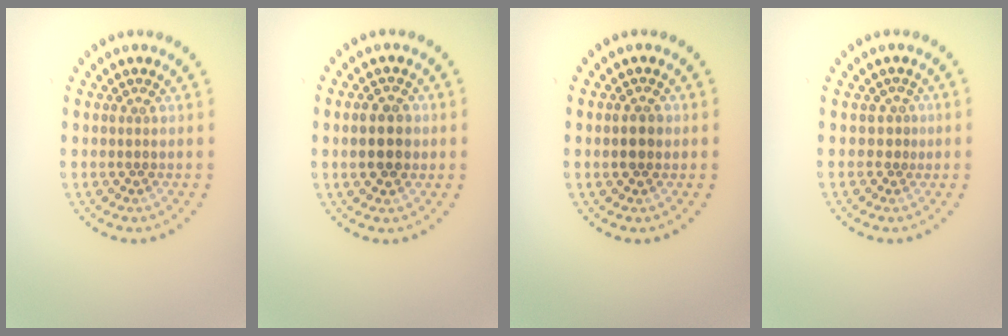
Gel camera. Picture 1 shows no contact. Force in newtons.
{"total": 3.7, "press": 3.7, "slide": 0.1}
{"total": 1.6, "press": 1.6, "slide": 0.2}
{"total": 0.9, "press": 0.3, "slide": 0.8}